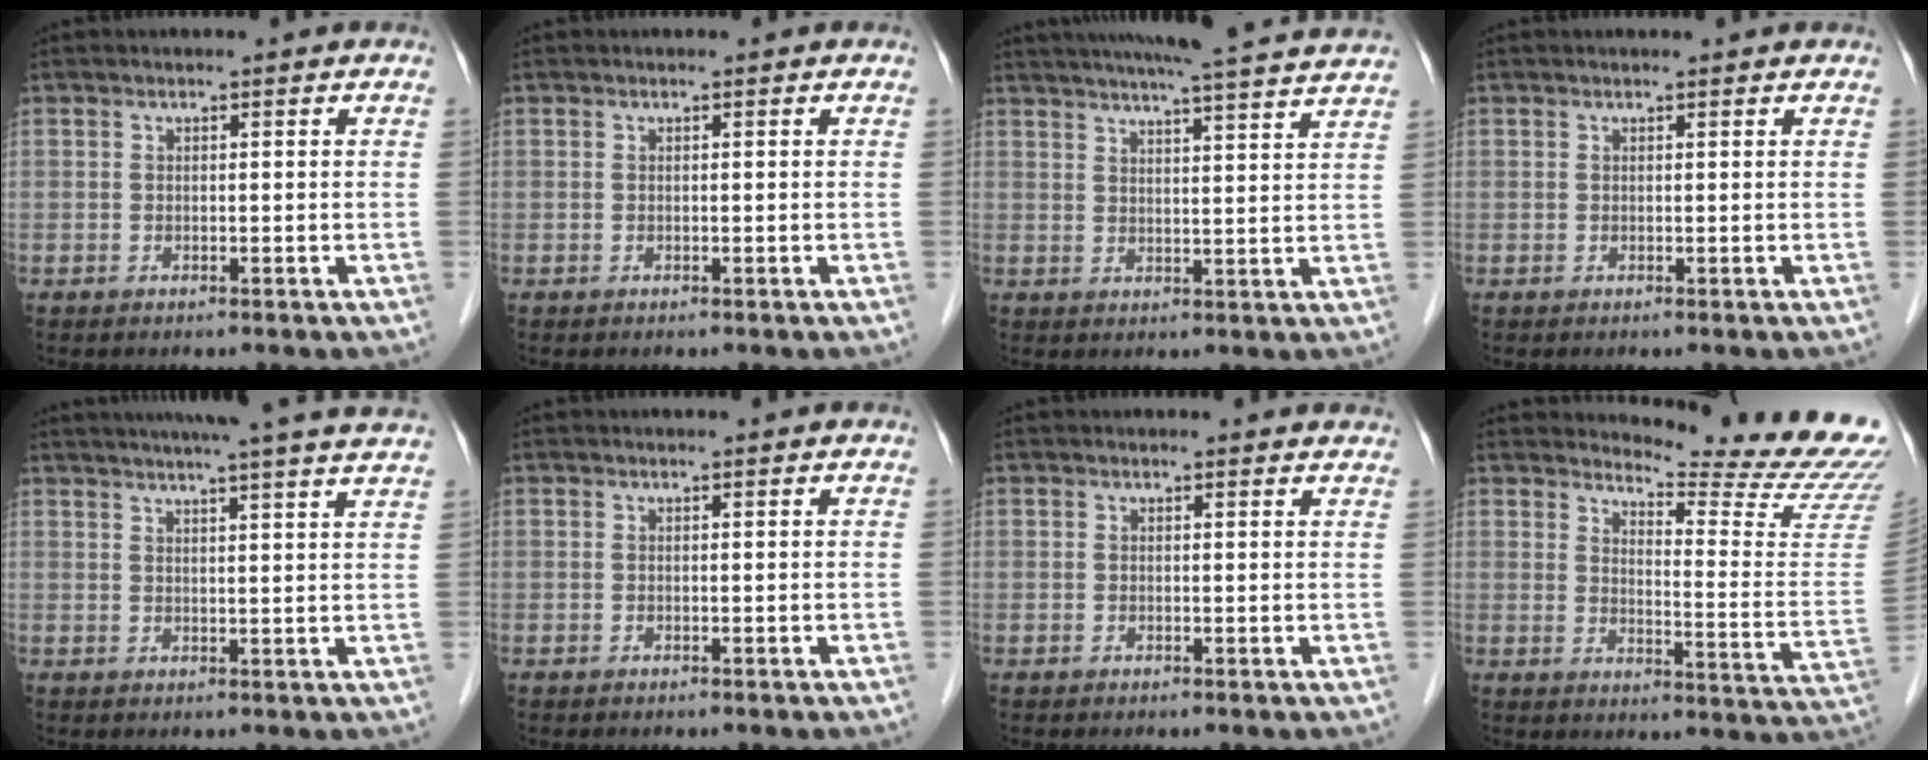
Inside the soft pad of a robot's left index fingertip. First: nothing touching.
{"total": 0.0}
{"total": 20.0, "force": [18.0, -0.3, 8.6], "torque": [-0.138, 0.001, 0.226]}
{"total": 1.4, "force": [1.3, 0.1, 0.3], "torque": [-0.011, 0.009, 0.013]}
{"total": 19.3, "force": [17.1, -0.4, 9.0], "torque": [-0.140, 0.003, 0.210]}
{"total": 0.8, "force": [0.8, 0.0, 0.2], "torque": [-0.007, 0.006, 0.009]}
{"total": 3.1, "force": [3.0, 0.6, 0.3], "torque": [-0.006, -0.003, 0.018]}
{"total": 17.2, "force": [16.8, -0.9, 3.6], "torque": [-0.057, -0.143, 0.188]}